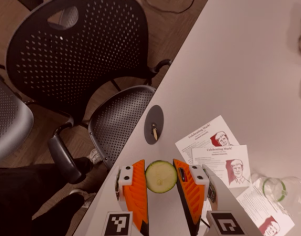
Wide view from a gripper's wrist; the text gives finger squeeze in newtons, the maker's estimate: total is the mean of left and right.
{"total": 9.5, "left": 9.7, "right": 9.4}